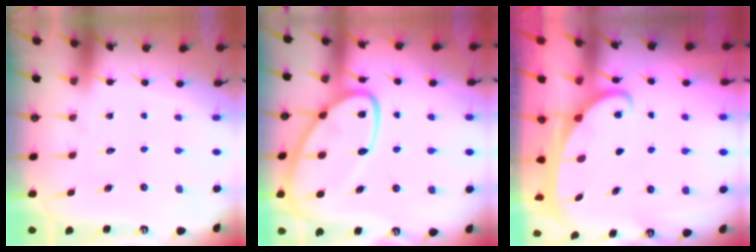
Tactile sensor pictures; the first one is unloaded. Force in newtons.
{"total": 16.6, "press": 16.5, "slide": 1.5}
{"total": 2.3, "press": 2.2, "slide": 0.4}